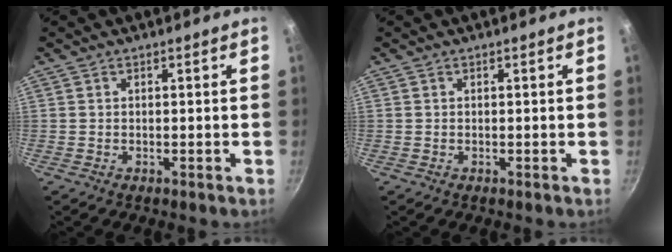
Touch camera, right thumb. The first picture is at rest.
{"total": 0.0}